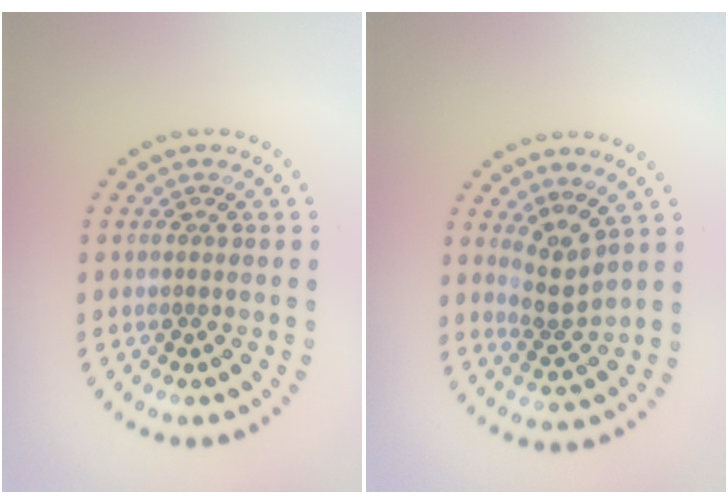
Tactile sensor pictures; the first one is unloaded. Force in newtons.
{"total": 2.5, "press": 1.8, "slide": 1.8}